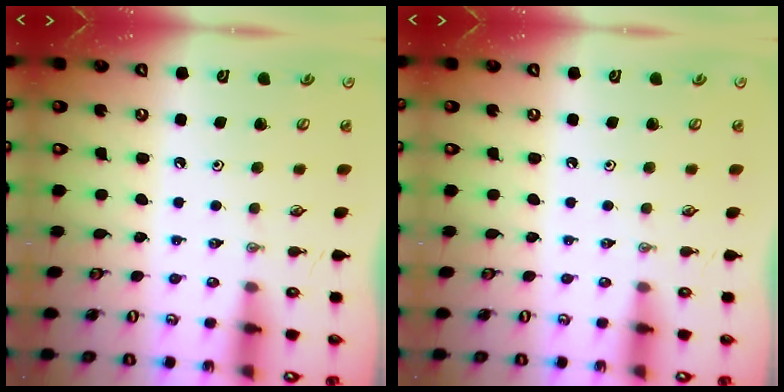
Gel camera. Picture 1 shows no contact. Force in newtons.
{"total": 0.0}